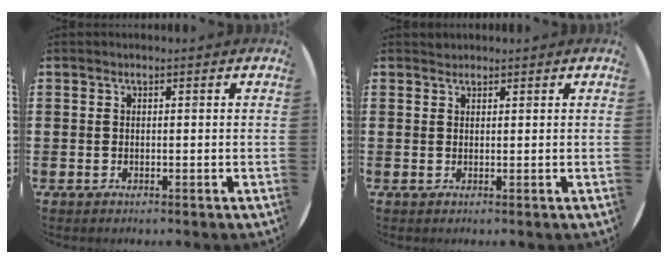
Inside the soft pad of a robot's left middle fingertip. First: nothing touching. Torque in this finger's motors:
{"motor_torque": [0.31, -0.25, -0.02, 0.00]}